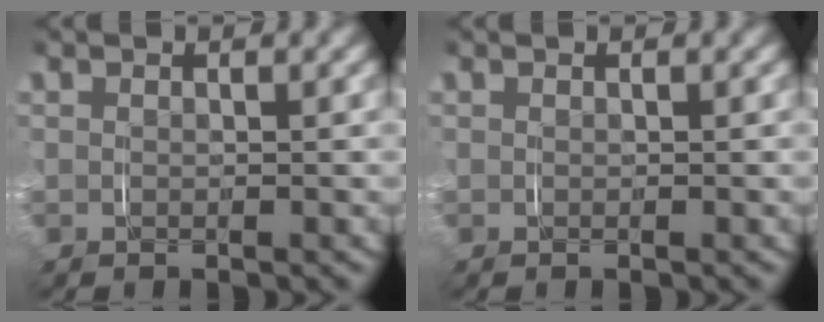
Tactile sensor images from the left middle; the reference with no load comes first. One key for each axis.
{"total": 0.0}